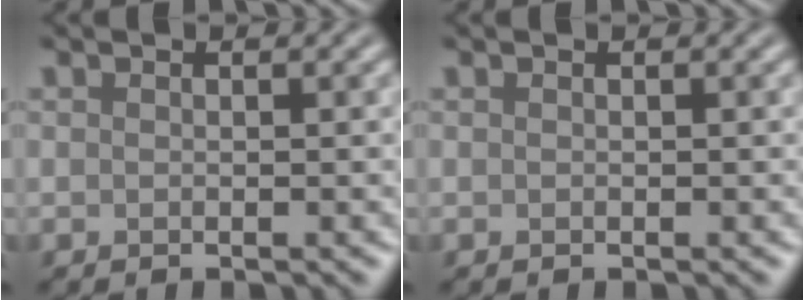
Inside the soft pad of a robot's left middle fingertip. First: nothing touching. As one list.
[{"total": 0.0}]